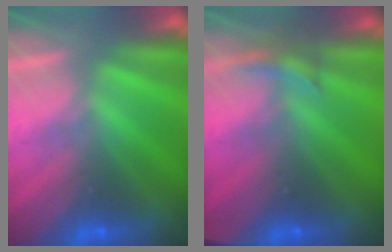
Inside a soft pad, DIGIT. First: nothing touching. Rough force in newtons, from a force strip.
{"total": 2.8}